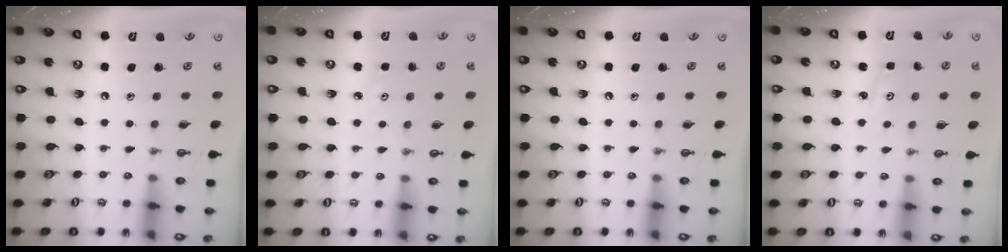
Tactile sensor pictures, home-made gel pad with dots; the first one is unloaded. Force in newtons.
{"total": 2.8, "press": 2.8, "slide": 0.4}
{"total": 0.0}
{"total": 1.8, "press": 1.7, "slide": 0.3}